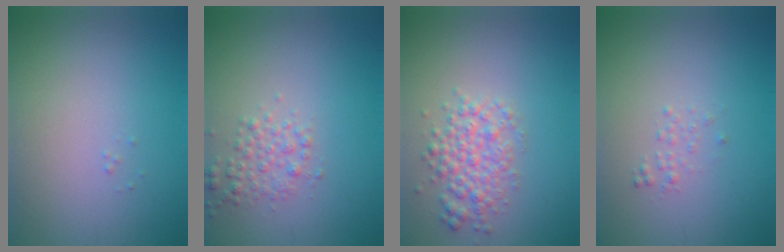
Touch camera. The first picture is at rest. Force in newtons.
{"total": 2.0, "press": 2.0, "slide": 0.1}
{"total": 3.4, "press": 3.4, "slide": 0.1}
{"total": 0.7, "press": 0.7, "slide": 0.1}